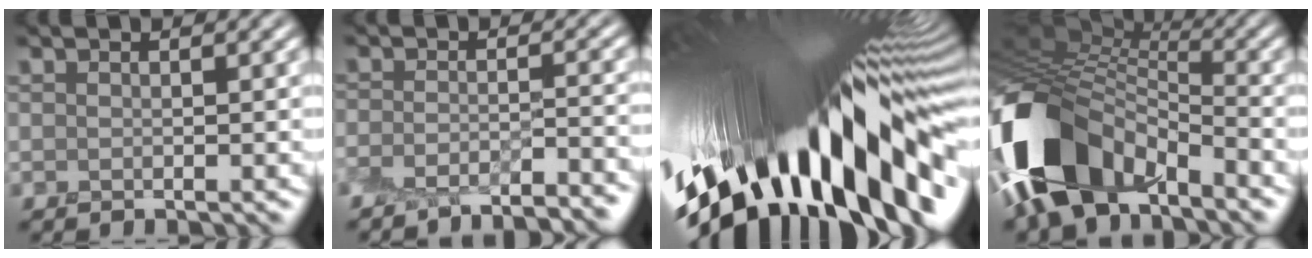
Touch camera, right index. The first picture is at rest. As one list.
[{"total": 5.7, "force": [-5.4, 0.7, 1.8], "torque": [-0.030, -0.002, -0.081]}, {"total": 20.4, "force": [-3.8, 6.0, 19.2], "torque": [-0.307, -0.049, -0.061]}, {"total": 11.9, "force": [-6.1, 7.0, 7.5], "torque": [-0.156, -0.004, -0.120]}]